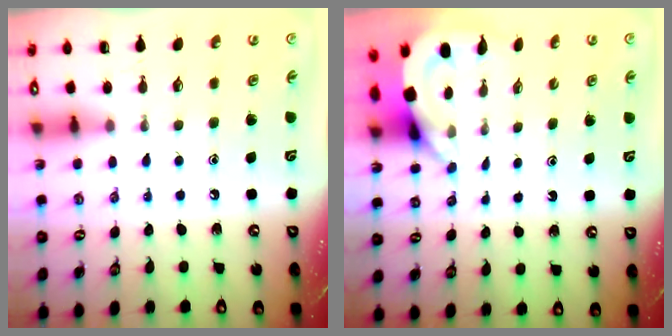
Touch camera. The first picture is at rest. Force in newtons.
{"total": 3.6, "press": 3.6, "slide": 0.2}